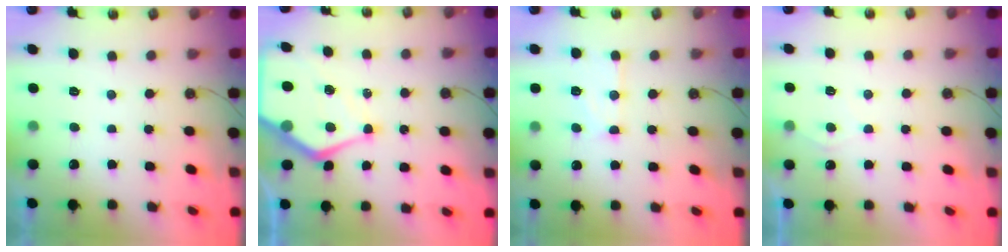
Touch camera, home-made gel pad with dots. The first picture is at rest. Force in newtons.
{"total": 15.3, "press": 15.3, "slide": 1.5}
{"total": 9.3, "press": 9.3, "slide": 0.8}
{"total": 5.5, "press": 5.5, "slide": 0.6}